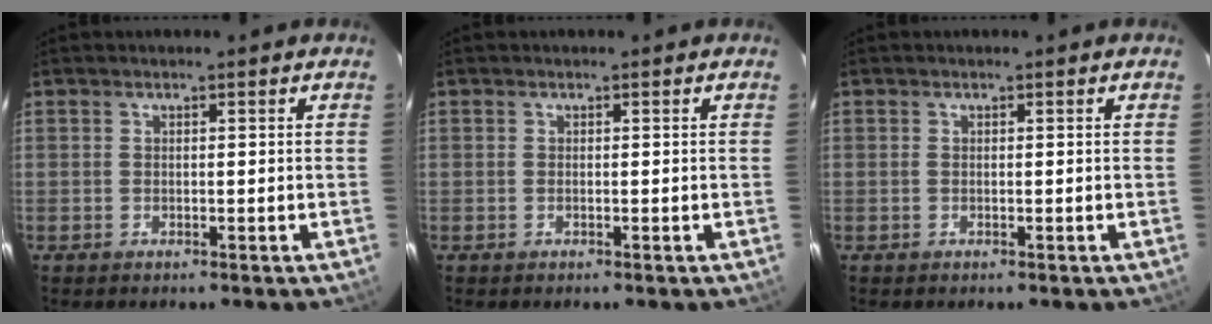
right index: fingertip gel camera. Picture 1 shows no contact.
{"total": 0.0}
{"total": 0.0}